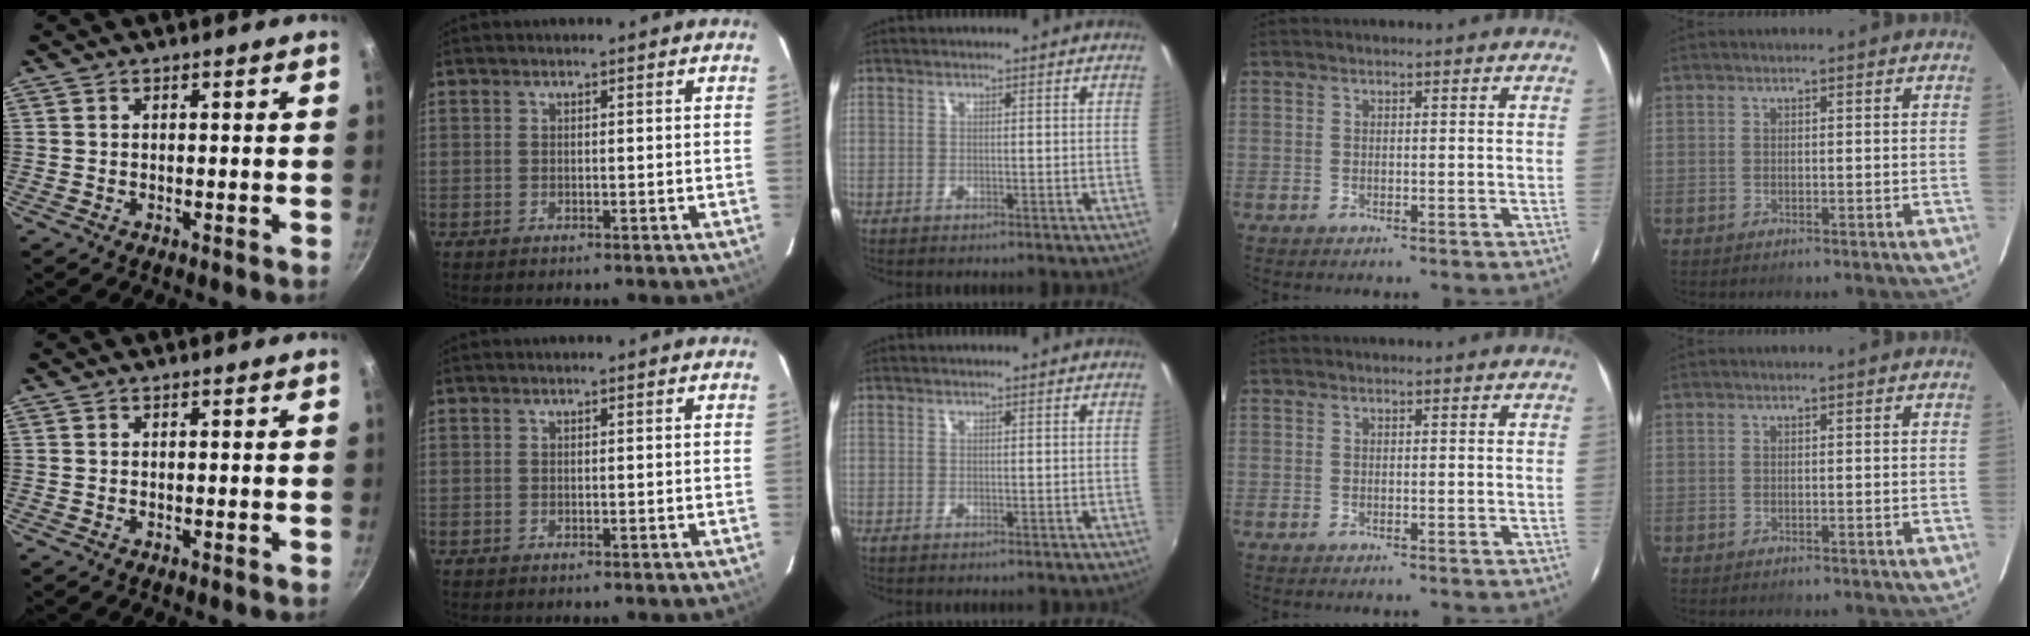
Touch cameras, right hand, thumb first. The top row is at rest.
{}